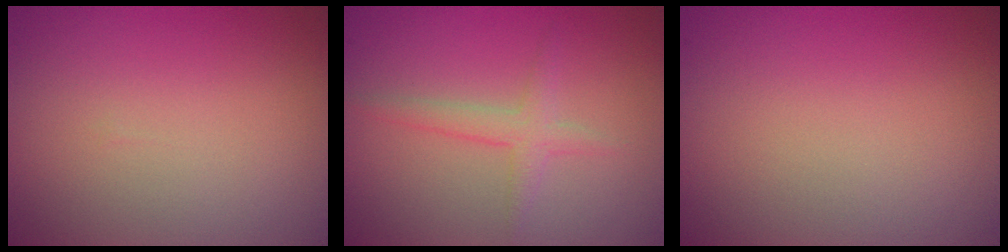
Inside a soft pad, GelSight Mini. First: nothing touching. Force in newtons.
{"total": 1.9, "press": 1.9, "slide": 0.1}
{"total": 0.0}